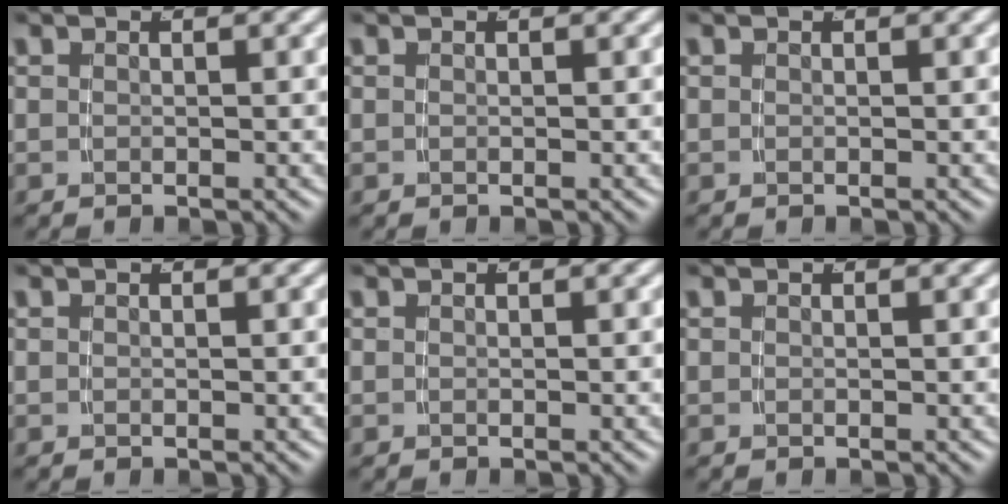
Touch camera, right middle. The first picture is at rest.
{"total": 0.0}
{"total": 0.0}
{"total": 0.0}
{"total": 0.0}
{"total": 0.0}